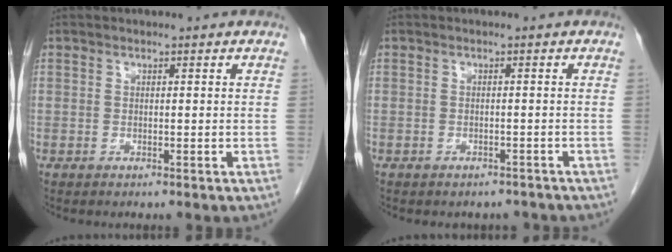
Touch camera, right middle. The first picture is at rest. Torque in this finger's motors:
{"motor_torque": [0.03, -0.02, 0.01, 0.01]}